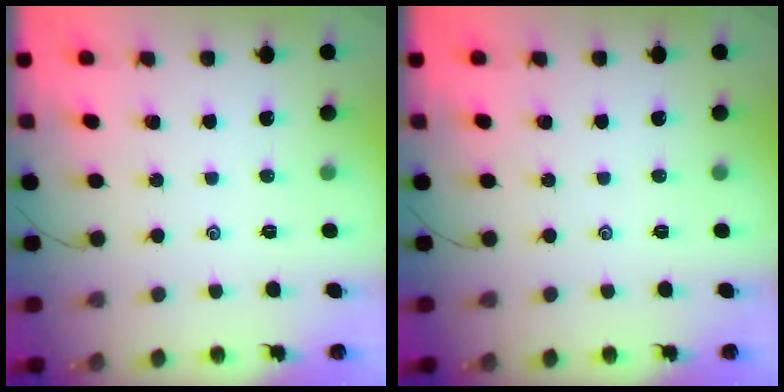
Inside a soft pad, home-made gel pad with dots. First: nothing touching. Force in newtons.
{"total": 0.0}